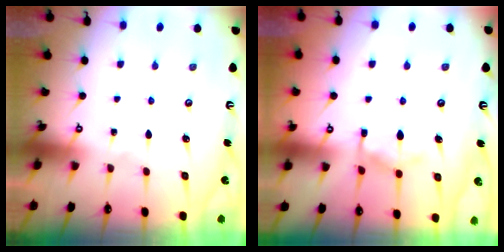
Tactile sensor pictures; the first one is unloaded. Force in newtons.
{"total": 9.9, "press": 9.8, "slide": 1.1}